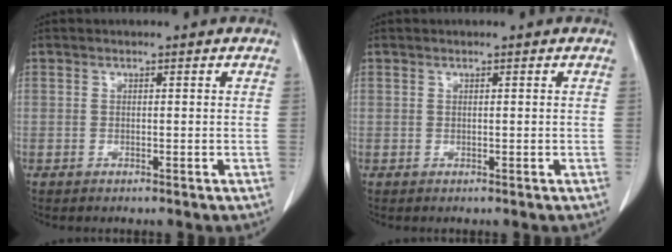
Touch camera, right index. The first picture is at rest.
{"total": 0.0}